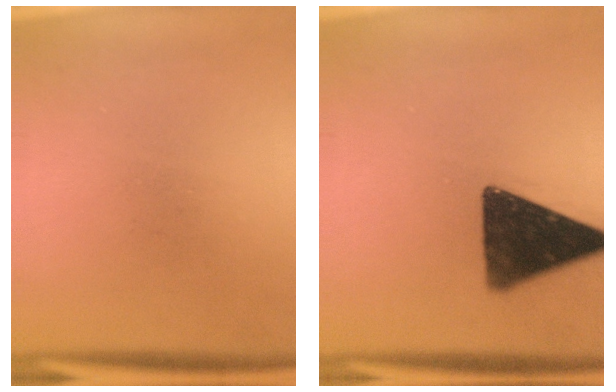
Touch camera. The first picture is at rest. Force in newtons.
{"total": 15.0}